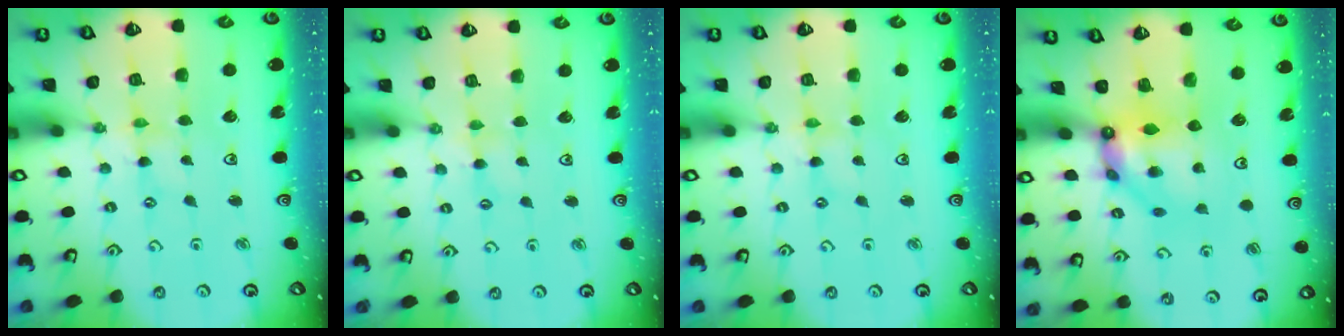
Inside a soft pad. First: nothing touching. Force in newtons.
{"total": 2.2, "press": 2.1, "slide": 0.4}
{"total": 0.0}
{"total": 8.9, "press": 8.9, "slide": 0.8}